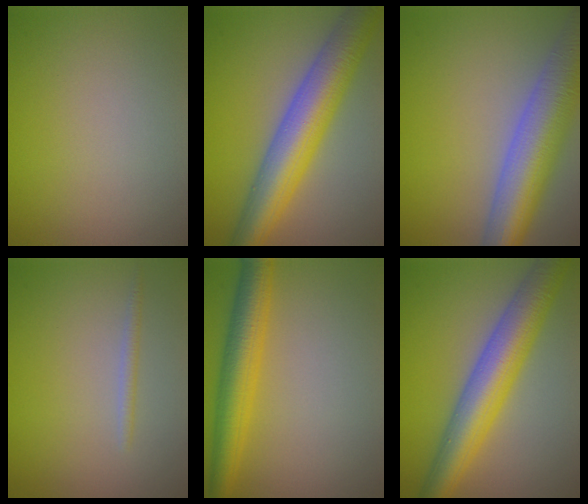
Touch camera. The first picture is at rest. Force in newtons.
{"total": 8.9, "press": 8.9, "slide": 0.1}
{"total": 10.0, "press": 10.0, "slide": 0.6}
{"total": 1.0, "press": 1.0, "slide": 0.0}
{"total": 5.2, "press": 5.2, "slide": 0.0}
{"total": 7.8, "press": 7.8, "slide": 0.1}